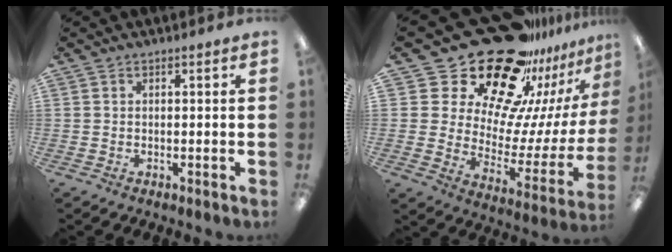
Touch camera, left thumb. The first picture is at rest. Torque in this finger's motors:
{"motor_torque": [1.78, 1.78, 1.36, -1.41, 0.12]}